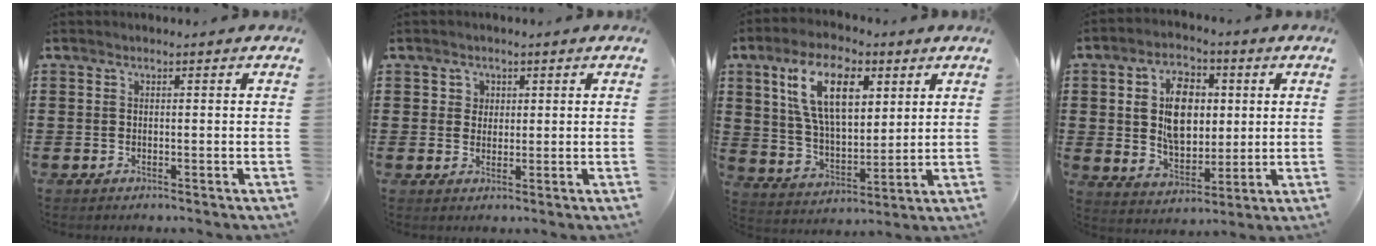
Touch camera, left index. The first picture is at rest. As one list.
[{"total": 2.1, "force": [0.8, 1.9, 0.1], "torque": [-0.012, 0.008, 0.012]}, {"total": 12.9, "force": [6.0, 6.2, 9.6], "torque": [-0.198, 0.013, 0.109]}, {"total": 9.5, "force": [1.9, 6.1, 7.0], "torque": [-0.133, 0.011, 0.029]}]